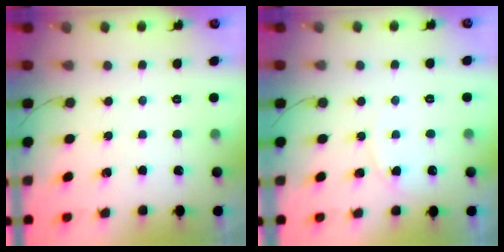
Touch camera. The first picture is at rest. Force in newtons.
{"total": 5.1, "press": 5.1, "slide": 0.3}